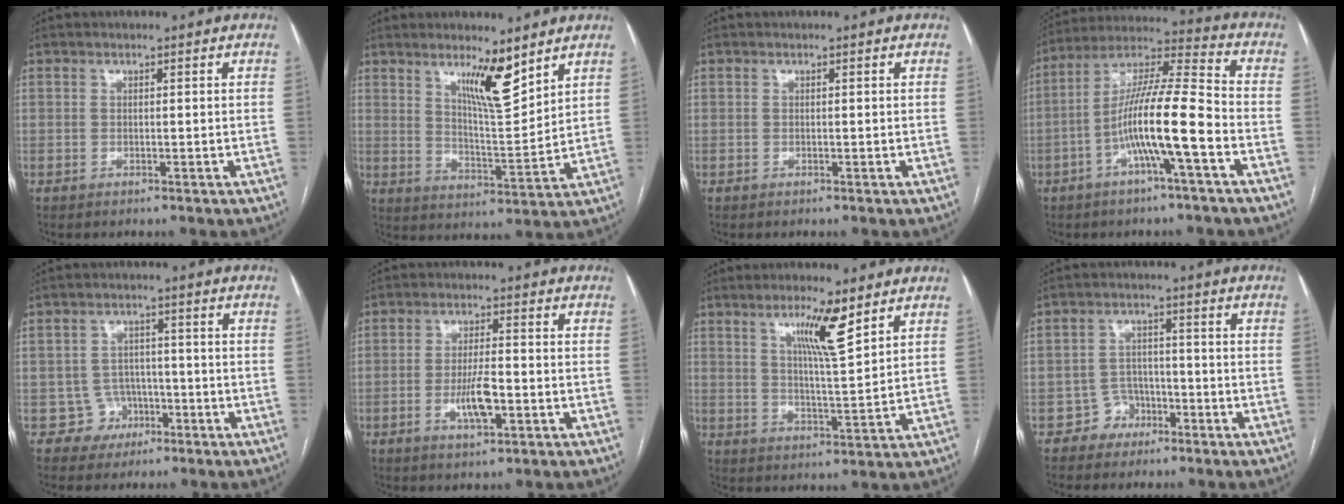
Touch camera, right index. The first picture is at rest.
{"total": 8.5, "force": [5.3, 0.3, 6.6], "torque": [-0.116, -0.012, 0.092]}
{"total": 0.0}
{"total": 13.3, "force": [-4.4, 0.5, 12.6], "torque": [-0.233, 0.016, -0.084]}
{"total": 4.5, "force": [-1.9, 4.1, -0.4], "torque": [0.018, 0.018, -0.027]}
{"total": 5.6, "force": [-1.7, 1.3, 5.1], "torque": [-0.098, -0.004, -0.028]}
{"total": 7.9, "force": [4.7, 0.2, 6.3], "torque": [-0.110, -0.010, 0.080]}
{"total": 4.1, "force": [-2.5, 3.2, 0.2], "torque": [0.004, 0.016, -0.042]}